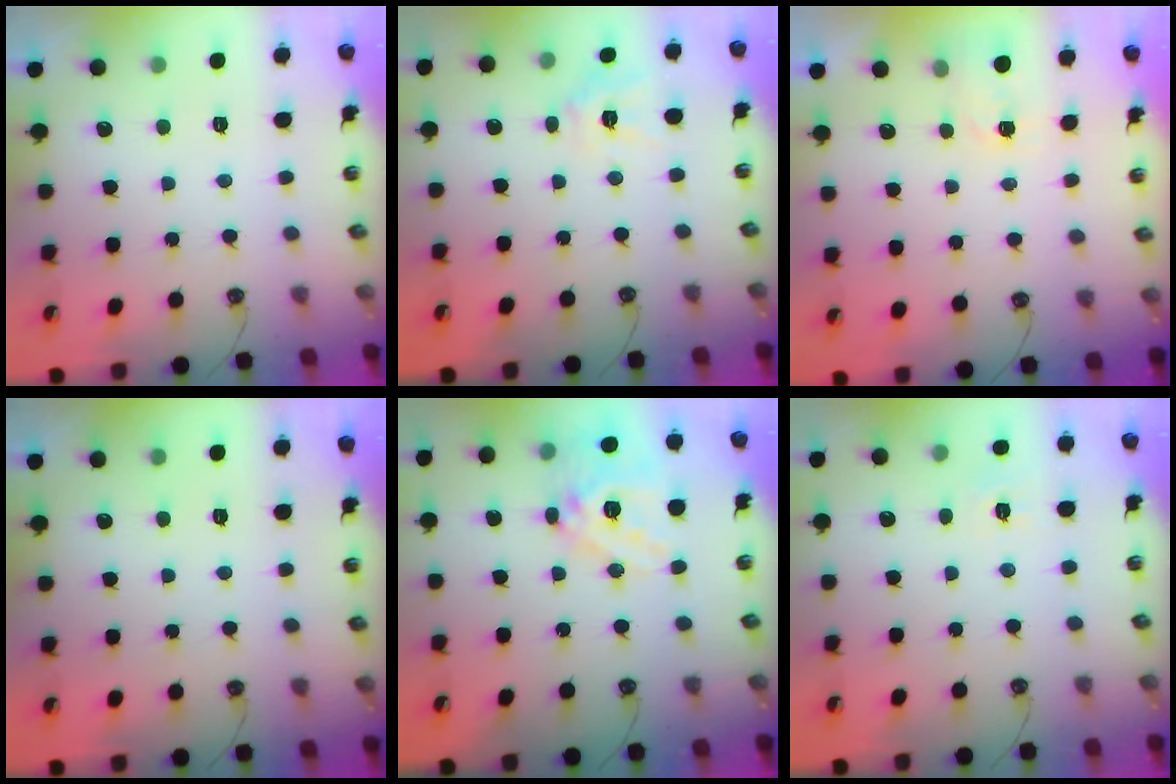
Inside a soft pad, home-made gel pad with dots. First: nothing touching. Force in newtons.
{"total": 10.1, "press": 10.1, "slide": 0.6}
{"total": 1.3, "press": 1.2, "slide": 0.2}
{"total": 0.0}
{"total": 18.3, "press": 18.2, "slide": 1.9}
{"total": 4.8, "press": 4.8, "slide": 0.4}